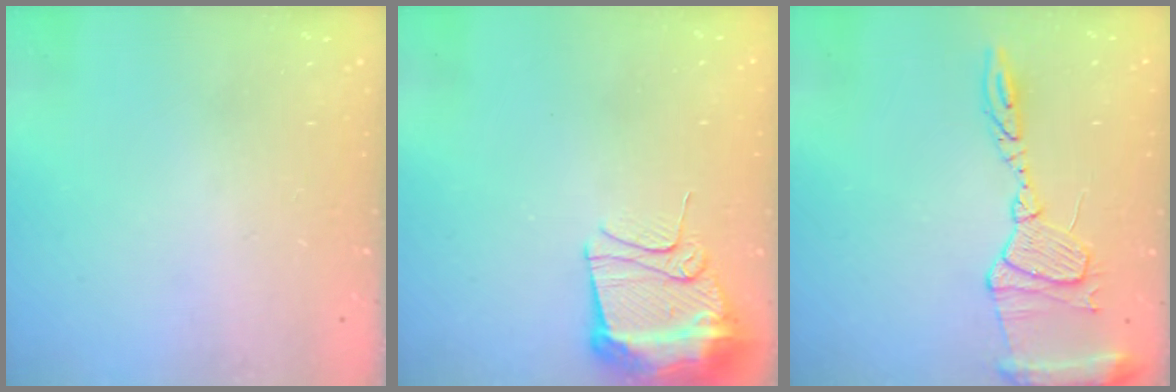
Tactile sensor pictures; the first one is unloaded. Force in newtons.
{"total": 12.1, "press": 12.0, "slide": 1.4}
{"total": 13.4, "press": 13.4, "slide": 1.1}